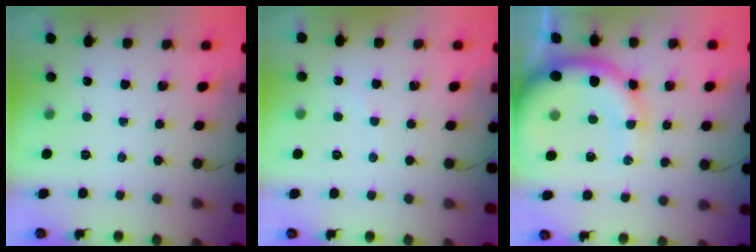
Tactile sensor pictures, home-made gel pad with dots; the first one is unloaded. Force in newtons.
{"total": 2.7, "press": 2.7, "slide": 0.7}
{"total": 15.0, "press": 14.6, "slide": 3.1}